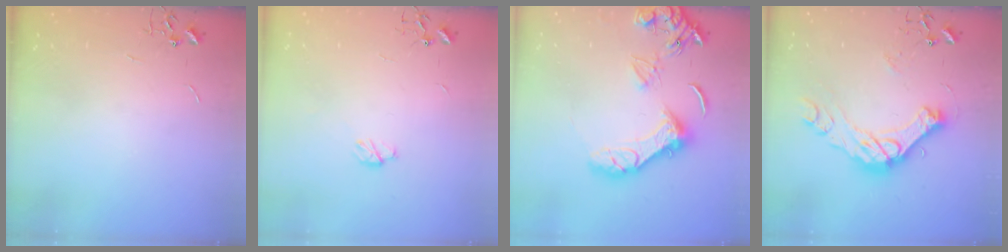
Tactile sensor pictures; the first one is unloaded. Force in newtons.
{"total": 5.1, "press": 5.1, "slide": 0.5}
{"total": 14.9, "press": 14.8, "slide": 1.9}
{"total": 17.7, "press": 17.6, "slide": 1.6}